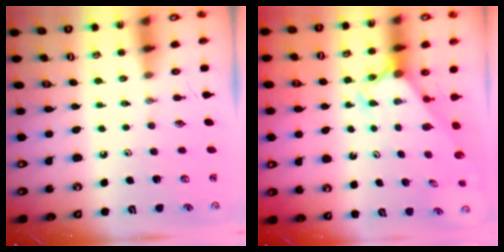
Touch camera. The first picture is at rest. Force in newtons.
{"total": 2.3, "press": 2.3, "slide": 0.2}